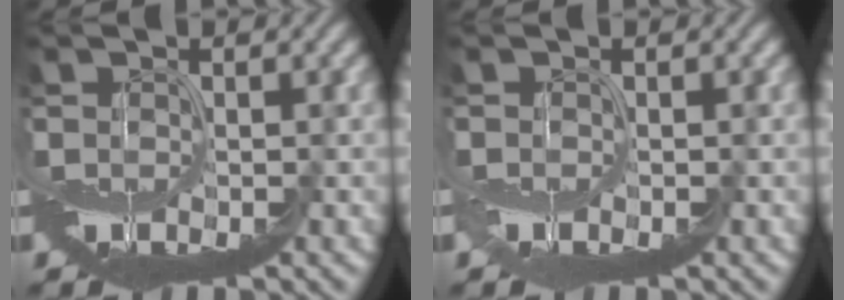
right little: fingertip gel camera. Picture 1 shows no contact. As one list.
[{"total": 0.6, "force": [0.0, -0.3, -0.4], "torque": [0.009, 0.002, -0.002]}]